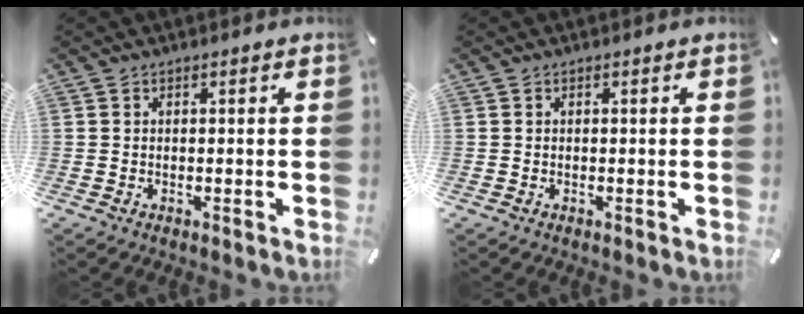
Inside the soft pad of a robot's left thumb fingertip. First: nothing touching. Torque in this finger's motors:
{"motor_torque": [-0.01, -0.01, 0.00, 0.00, 0.00]}